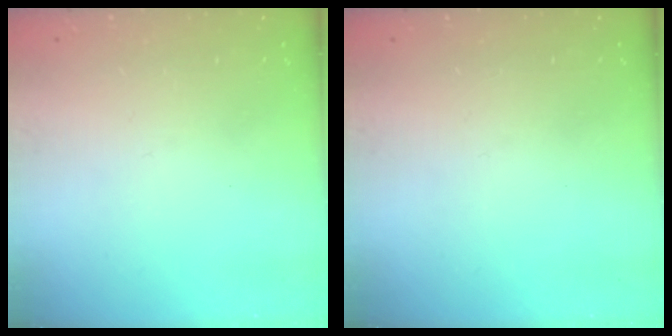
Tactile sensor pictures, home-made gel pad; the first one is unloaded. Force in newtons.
{"total": 0.0}